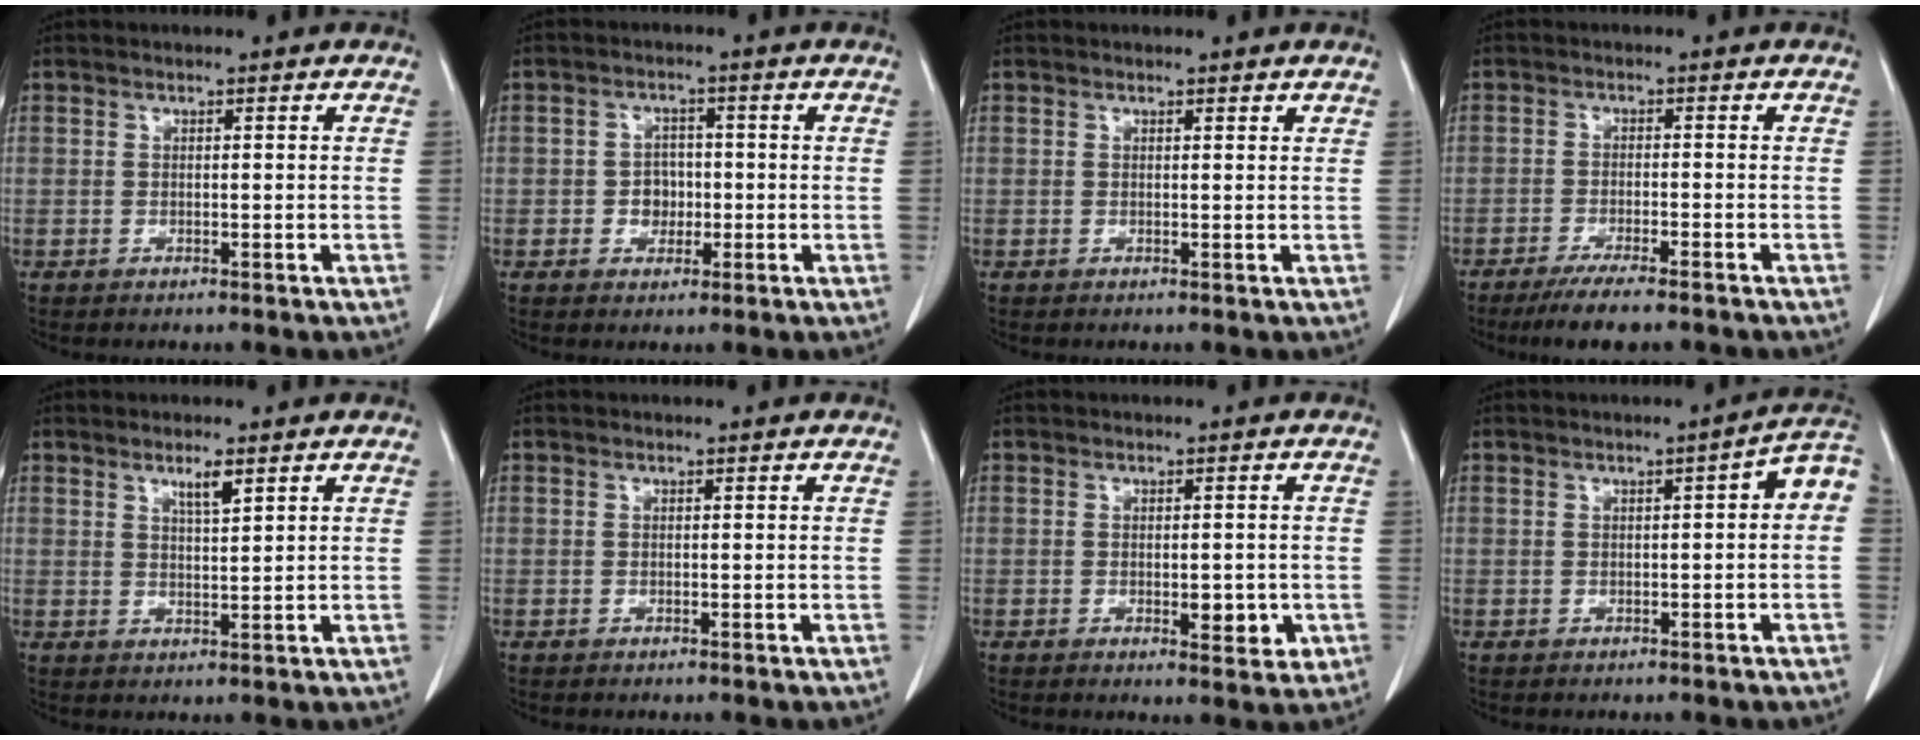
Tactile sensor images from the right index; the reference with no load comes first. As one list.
[{"total": 3.4, "force": [-0.7, 3.0, 1.5], "torque": [-0.018, 0.009, -0.008]}, {"total": 0.7, "force": [0.7, 0.1, 0.2], "torque": [-0.005, -0.001, 0.007]}, {"total": 7.6, "force": [-6.1, 0.7, 4.5], "torque": [-0.068, -0.016, -0.096]}, {"total": 2.9, "force": [1.8, 0.3, 2.2], "torque": [-0.041, -0.003, 0.033]}, {"total": 0.0}, {"total": 3.9, "force": [-0.9, 1.6, 3.5], "torque": [-0.044, -0.004, -0.007]}, {"total": 4.2, "force": [0.3, 0.7, 4.1], "torque": [-0.047, 0.013, -0.001]}]